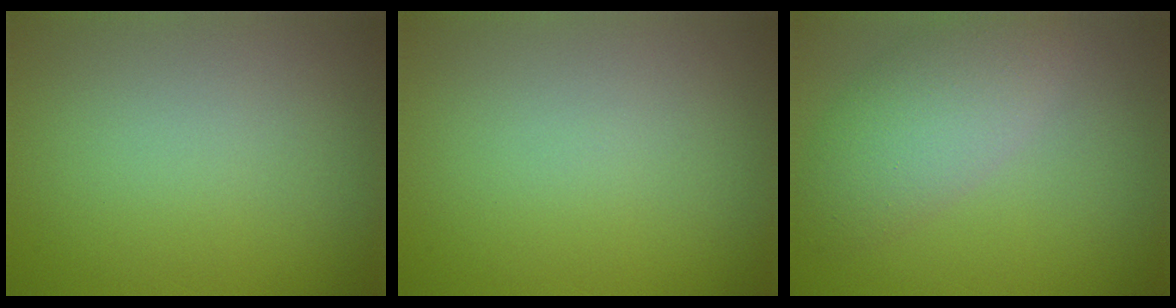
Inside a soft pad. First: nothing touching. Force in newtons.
{"total": 0.0}
{"total": 5.1, "press": 5.1, "slide": 0.3}